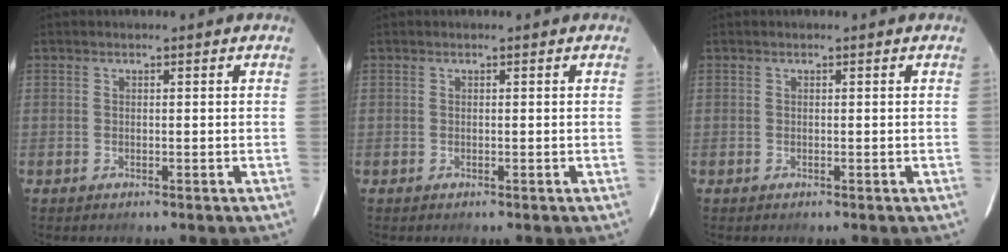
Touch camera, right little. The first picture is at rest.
{"total": 0.0}
{"total": 0.0}